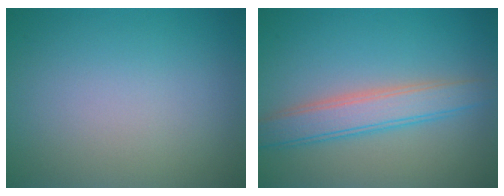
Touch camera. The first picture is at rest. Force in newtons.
{"total": 4.2, "press": 4.2, "slide": 0.2}